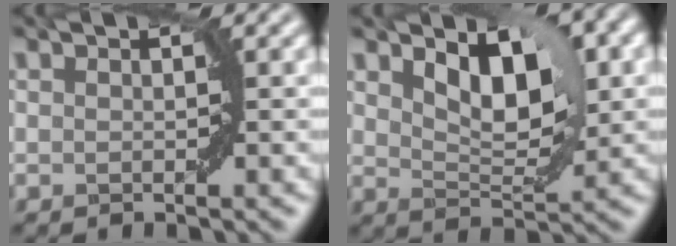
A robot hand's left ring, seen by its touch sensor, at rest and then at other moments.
{"total": 6.1, "force": [2.0, 2.9, 5.0], "torque": [-0.080, 0.000, 0.036]}